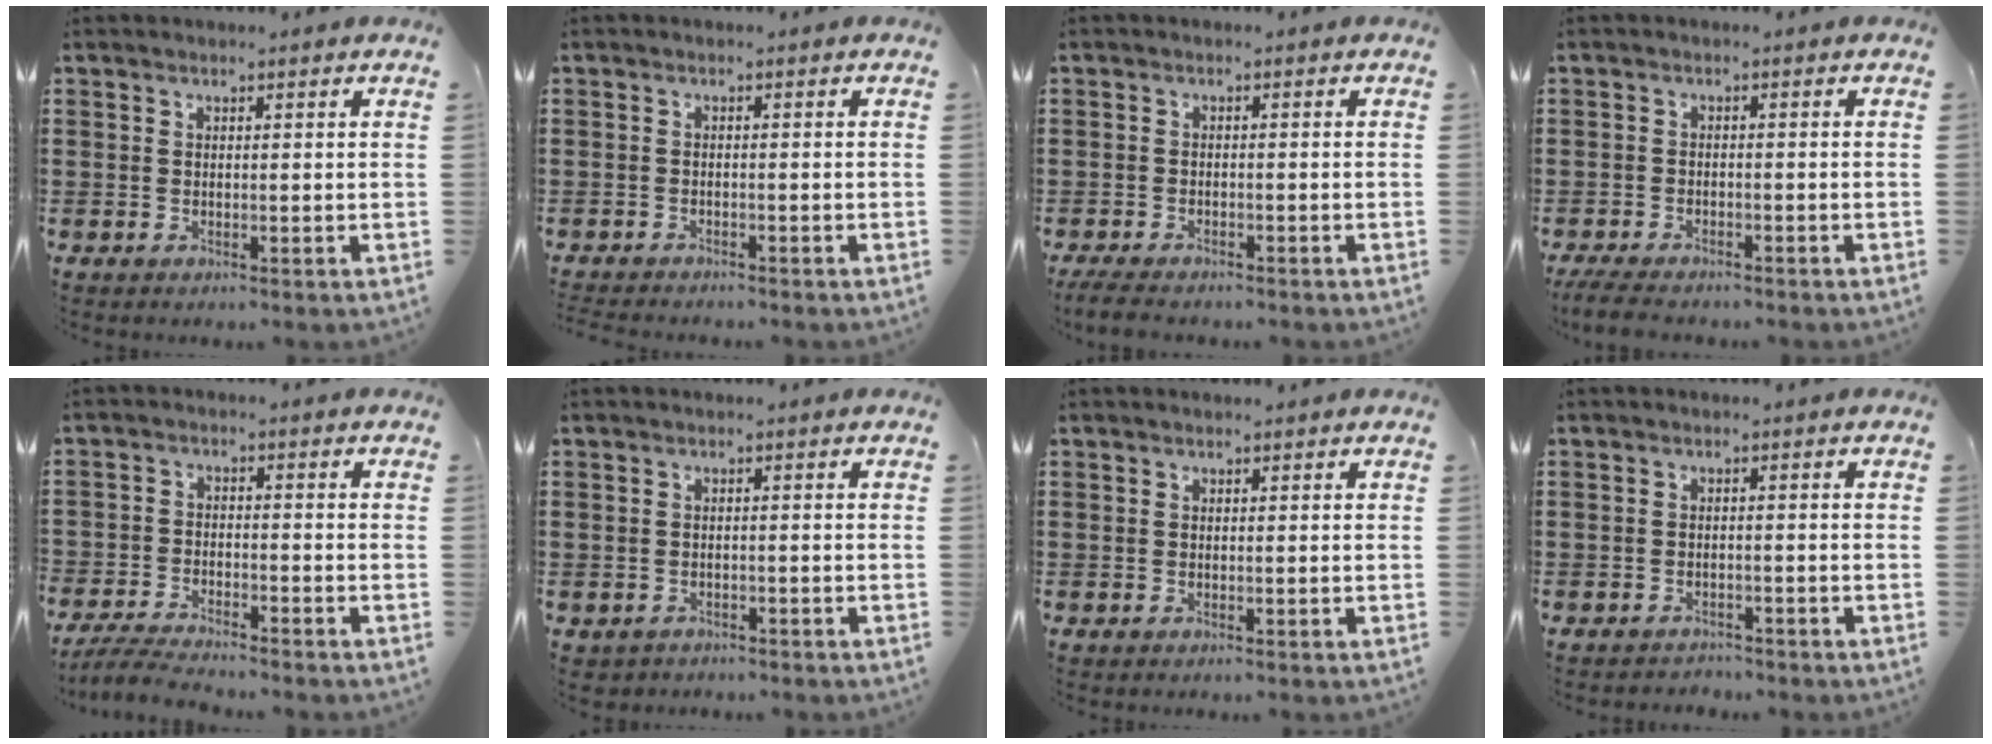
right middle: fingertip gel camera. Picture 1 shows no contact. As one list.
[{"total": 1.1, "force": [-1.1, 0.1, 0.0], "torque": [-0.002, 0.001, -0.024]}, {"total": 2.3, "force": [-2.2, 0.4, 0.7], "torque": [-0.021, 0.000, -0.048]}, {"total": 2.9, "force": [-2.7, 0.4, 0.9], "torque": [-0.030, -0.003, -0.062]}, {"total": 4.8, "force": [-4.6, 0.4, 1.2], "torque": [-0.034, -0.004, -0.096]}, {"total": 0.9, "force": [-0.9, 0.4, -0.1], "torque": [-0.002, 0.002, -0.020]}, {"total": 0.0}, {"total": 1.4, "force": [-1.4, 0.2, -0.1], "torque": [-0.004, 0.001, -0.031]}]